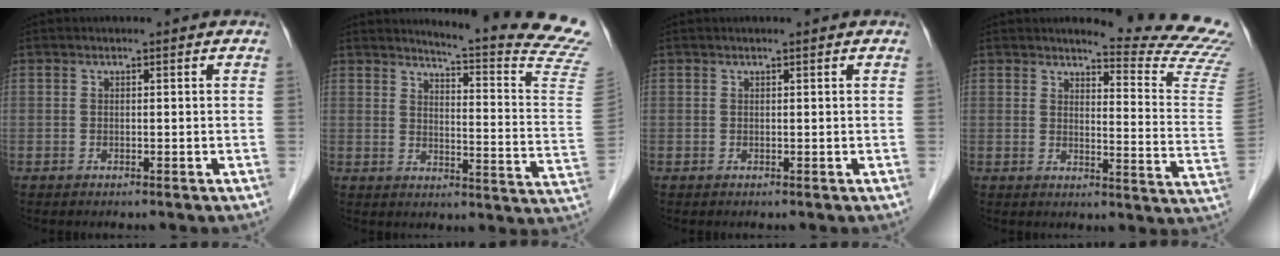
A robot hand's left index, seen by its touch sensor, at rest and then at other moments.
{"total": 20.2, "force": [19.0, -1.8, 6.7], "torque": [-0.099, -0.146, 0.209]}
{"total": 0.9, "force": [0.8, -0.1, 0.5], "torque": [-0.009, 0.010, 0.014]}
{"total": 15.7, "force": [15.2, -1.2, 3.6], "torque": [-0.043, -0.144, 0.153]}